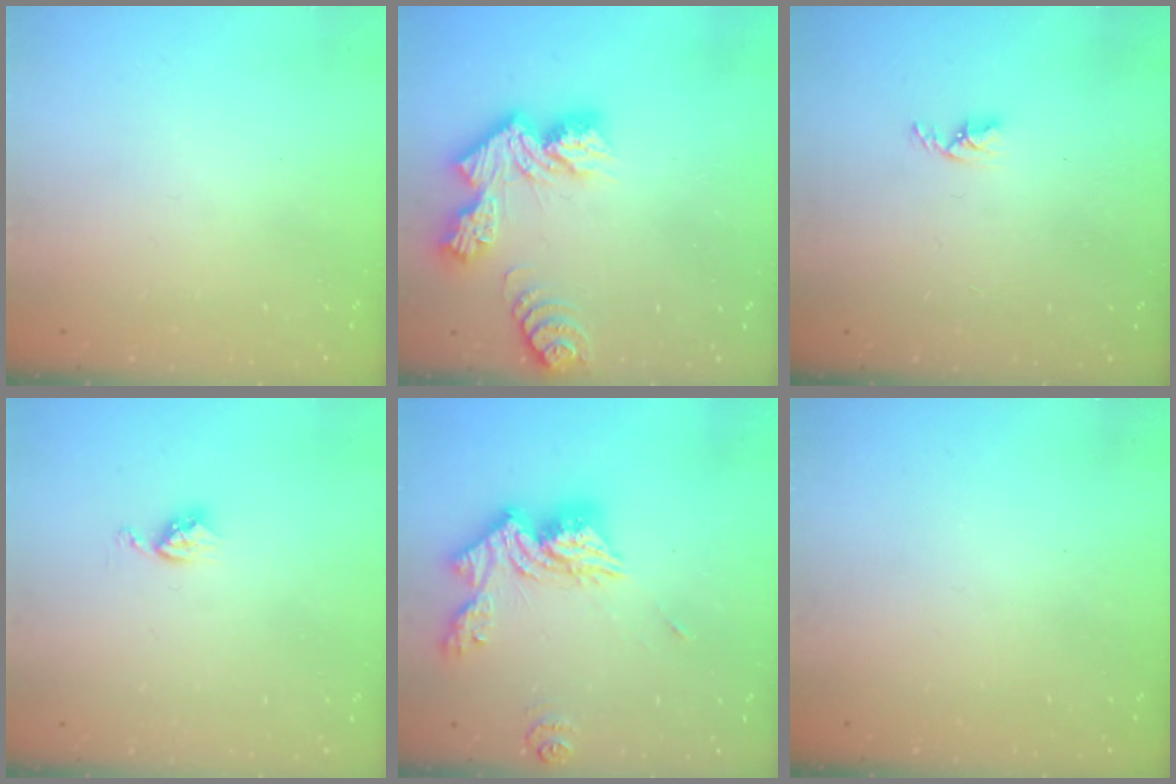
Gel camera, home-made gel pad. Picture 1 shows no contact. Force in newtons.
{"total": 12.2, "press": 12.1, "slide": 1.0}
{"total": 2.7, "press": 2.7, "slide": 0.5}
{"total": 3.7, "press": 3.7, "slide": 0.5}
{"total": 15.2, "press": 15.1, "slide": 1.6}
{"total": 0.0}